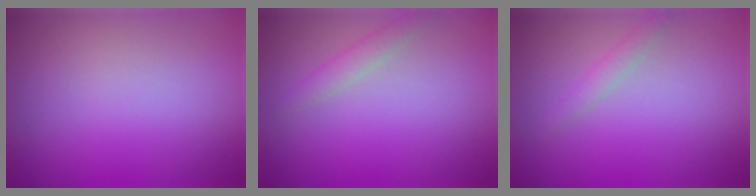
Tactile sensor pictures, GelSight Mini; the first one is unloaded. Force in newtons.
{"total": 1.5, "press": 1.4, "slide": 0.0}
{"total": 1.3, "press": 1.3, "slide": 0.1}